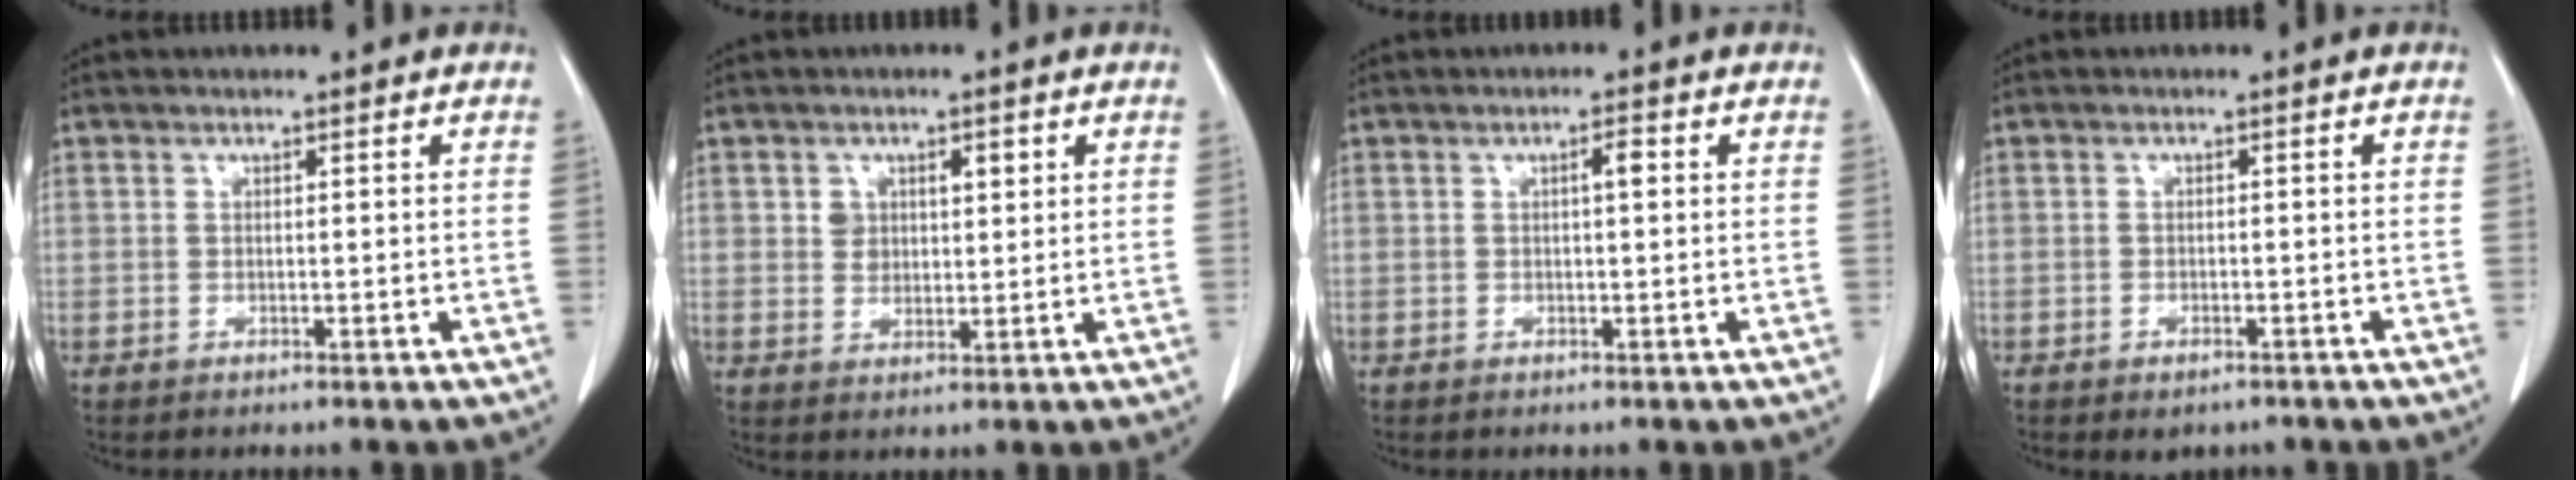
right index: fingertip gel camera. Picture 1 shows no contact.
{"total": 3.7, "force": [1.4, 2.7, 2.1], "torque": [-0.030, 0.008, 0.026]}
{"total": 1.7, "force": [0.3, 0.3, 1.7], "torque": [-0.027, 0.004, 0.004]}
{"total": 2.5, "force": [-1.8, 1.4, 1.0], "torque": [-0.011, 0.000, -0.016]}